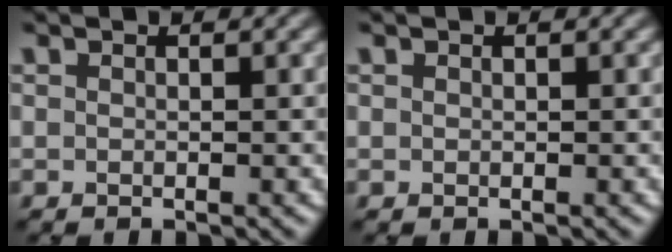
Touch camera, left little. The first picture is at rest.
{"total": 0.0}